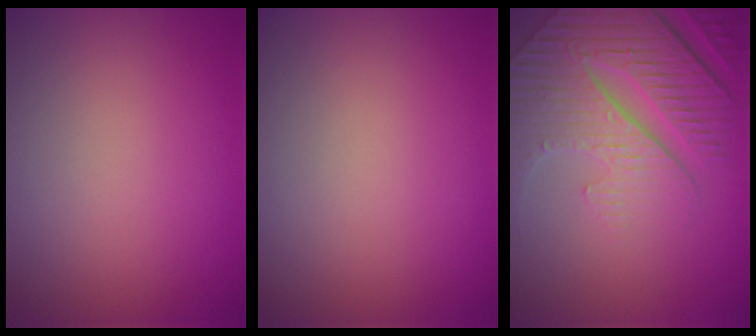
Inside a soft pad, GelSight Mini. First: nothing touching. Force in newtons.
{"total": 0.0}
{"total": 8.9, "press": 6.2, "slide": 6.4}